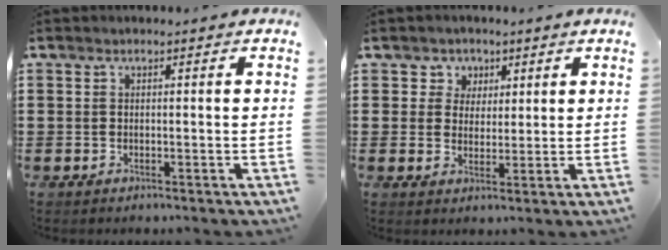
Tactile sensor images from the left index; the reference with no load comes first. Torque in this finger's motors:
{"motor_torque": [0.20, -0.17, 0.02, 0.00]}